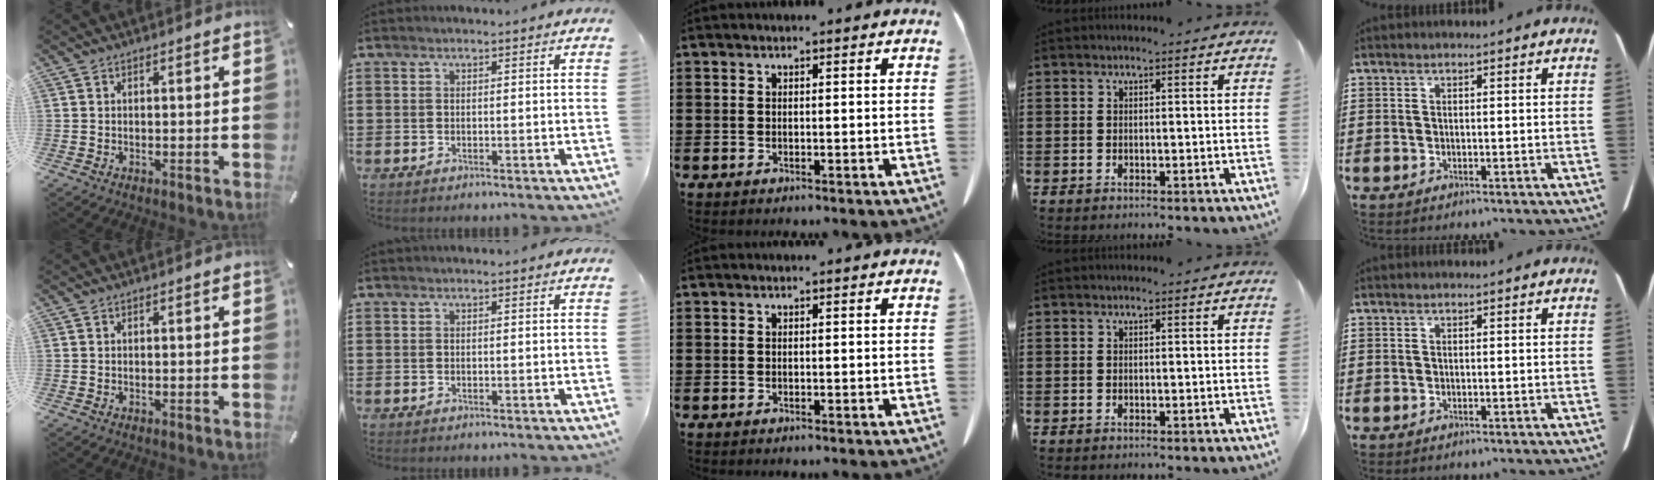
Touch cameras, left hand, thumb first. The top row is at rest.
{}